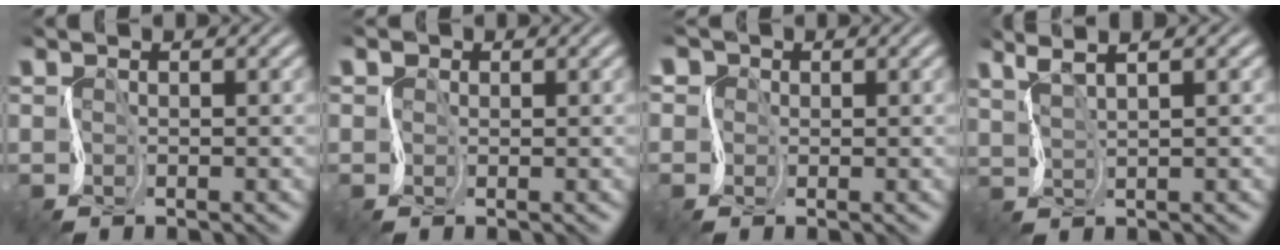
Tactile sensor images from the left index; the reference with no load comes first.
{"total": 1.1, "force": [0.5, 0.9, 0.2], "torque": [0.000, 0.010, -0.004]}
{"total": 3.4, "force": [0.1, 3.1, 1.5], "torque": [-0.028, 0.010, -0.026]}
{"total": 3.4, "force": [3.3, 0.2, 0.8], "torque": [-0.027, 0.018, 0.042]}